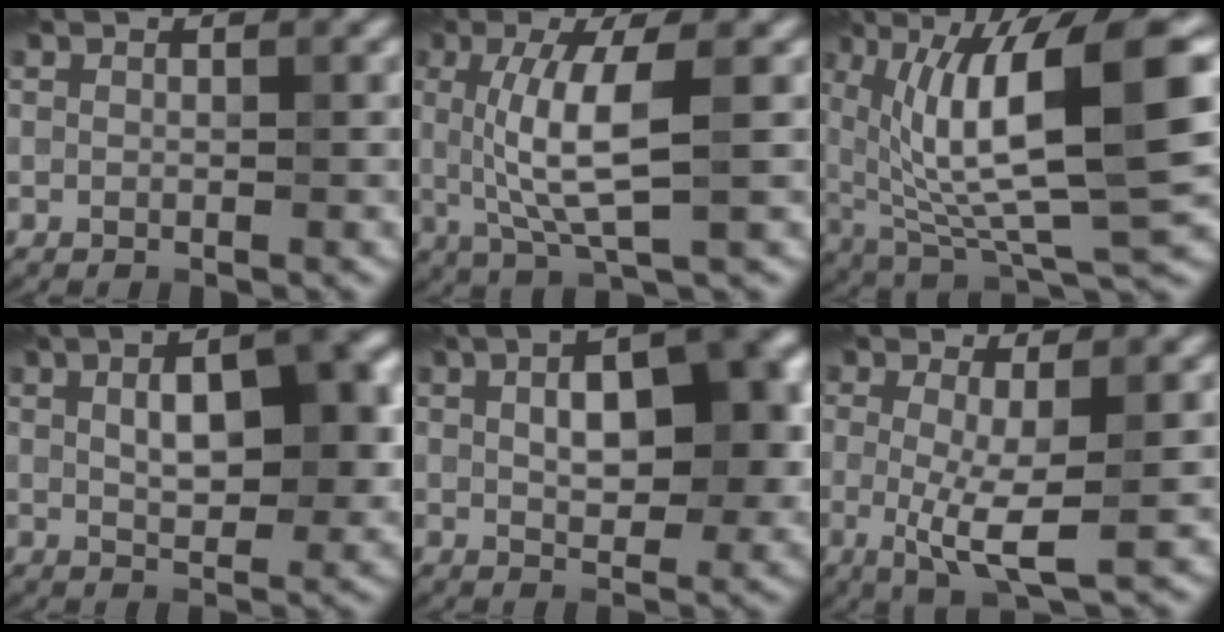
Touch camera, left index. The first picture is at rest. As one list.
[{"total": 5.8, "force": [0.7, 1.3, 5.6], "torque": [-0.113, -0.003, 0.014]}, {"total": 12.9, "force": [2.8, 3.5, 12.1], "torque": [-0.208, -0.003, 0.056]}, {"total": 7.2, "force": [1.5, 3.0, 6.4], "torque": [-0.092, 0.010, 0.025]}, {"total": 8.3, "force": [1.6, 3.9, 7.1], "torque": [-0.099, 0.012, 0.022]}, {"total": 4.1, "force": [-0.2, 0.7, 4.0], "torque": [-0.079, -0.016, -0.004]}]